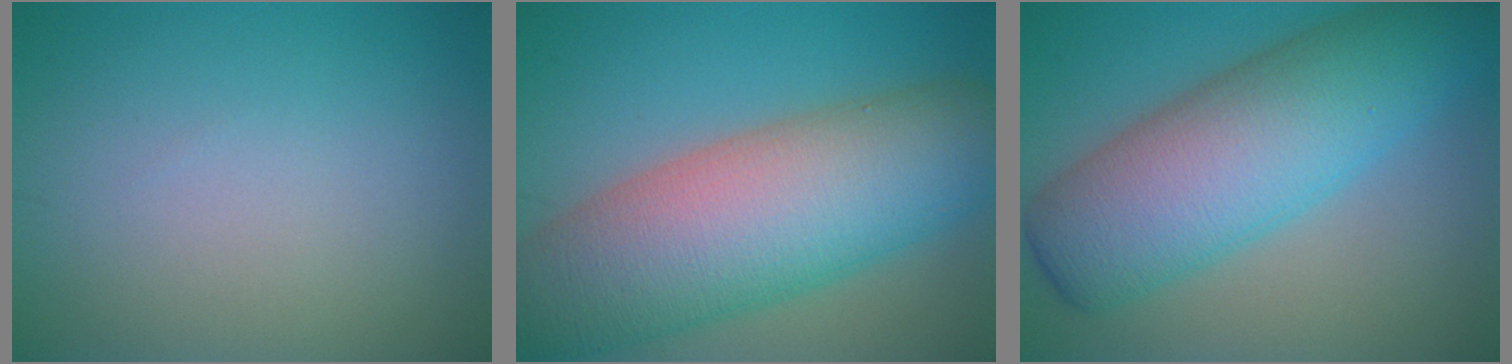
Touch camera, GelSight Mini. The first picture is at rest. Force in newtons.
{"total": 13.7, "press": 13.7, "slide": 0.6}
{"total": 10.8, "press": 10.8, "slide": 0.2}